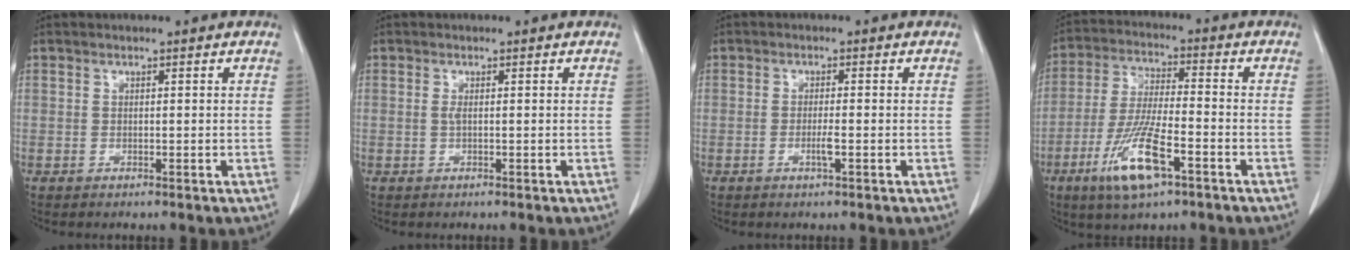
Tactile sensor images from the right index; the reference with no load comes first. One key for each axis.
{"total": 0.7, "fx": 0.0, "fy": 0.1, "fz": 0.7, "tx": -0.019, "ty": -0.002, "tz": 0.000}
{"total": 1.9, "fx": -0.7, "fy": 0.0, "fz": 1.8, "tx": -0.037, "ty": -0.003, "tz": -0.013}
{"total": 11.5, "fx": -5.7, "fy": 2.0, "fz": 9.8, "tx": -0.199, "ty": -0.018, "tz": -0.105}